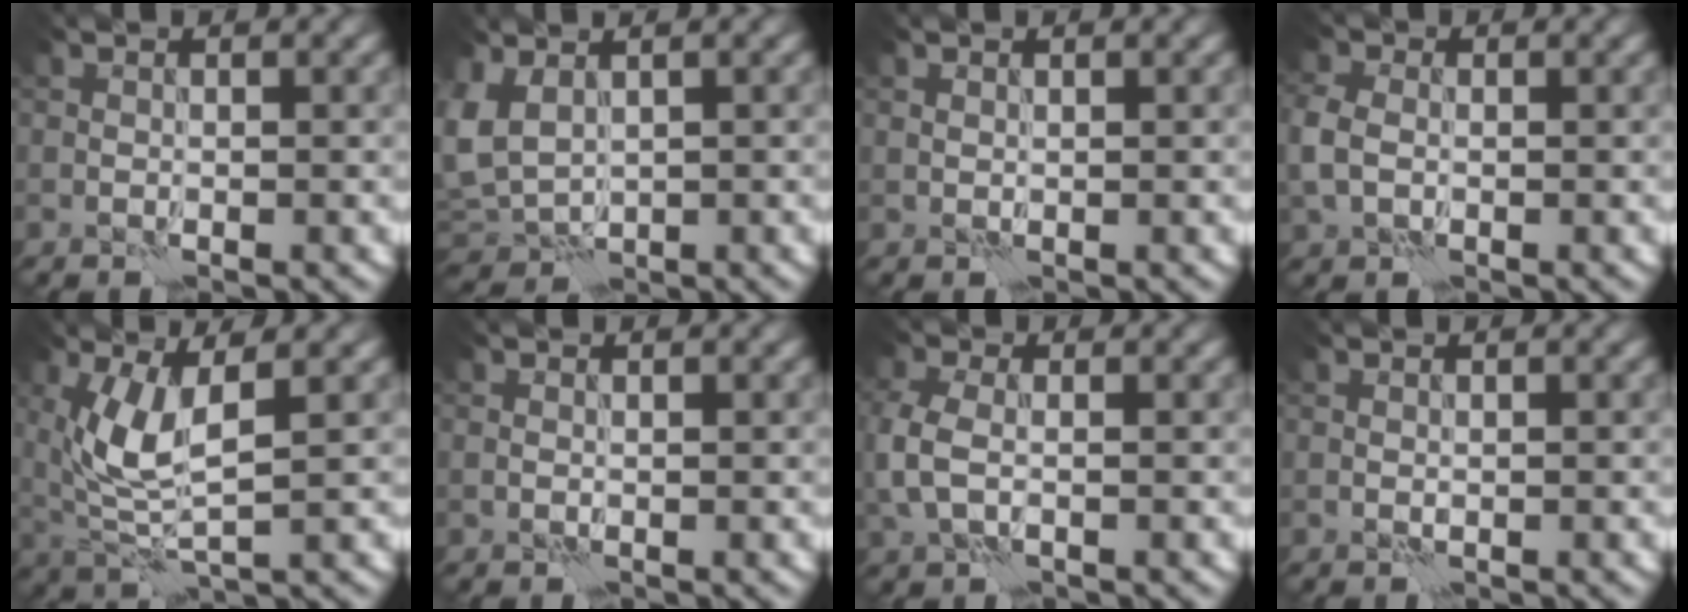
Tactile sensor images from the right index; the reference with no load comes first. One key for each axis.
{"total": 3.2, "fx": 0.7, "fy": 2.3, "fz": 2.1, "tx": -0.061, "ty": 0.005, "tz": 0.014}
{"total": 0.0}
{"total": 2.9, "fx": -0.3, "fy": 2.3, "fz": 1.8, "tx": -0.051, "ty": 0.007, "tz": -0.012}
{"total": 5.1, "fx": 1.3, "fy": 1.8, "fz": 4.5, "tx": -0.107, "ty": -0.005, "tz": 0.034}
{"total": 0.0}
{"total": 3.6, "fx": -0.2, "fy": 2.3, "fz": 2.7, "tx": -0.076, "ty": 0.005, "tz": -0.011}
{"total": 0.0}